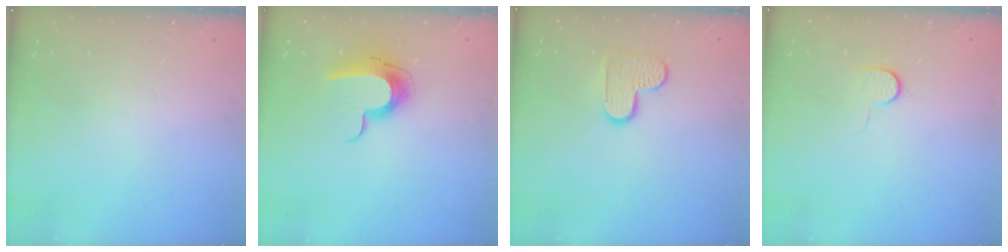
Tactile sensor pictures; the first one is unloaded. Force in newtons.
{"total": 11.2, "press": 11.1, "slide": 0.7}
{"total": 8.3, "press": 8.2, "slide": 0.4}
{"total": 4.8, "press": 4.7, "slide": 0.5}